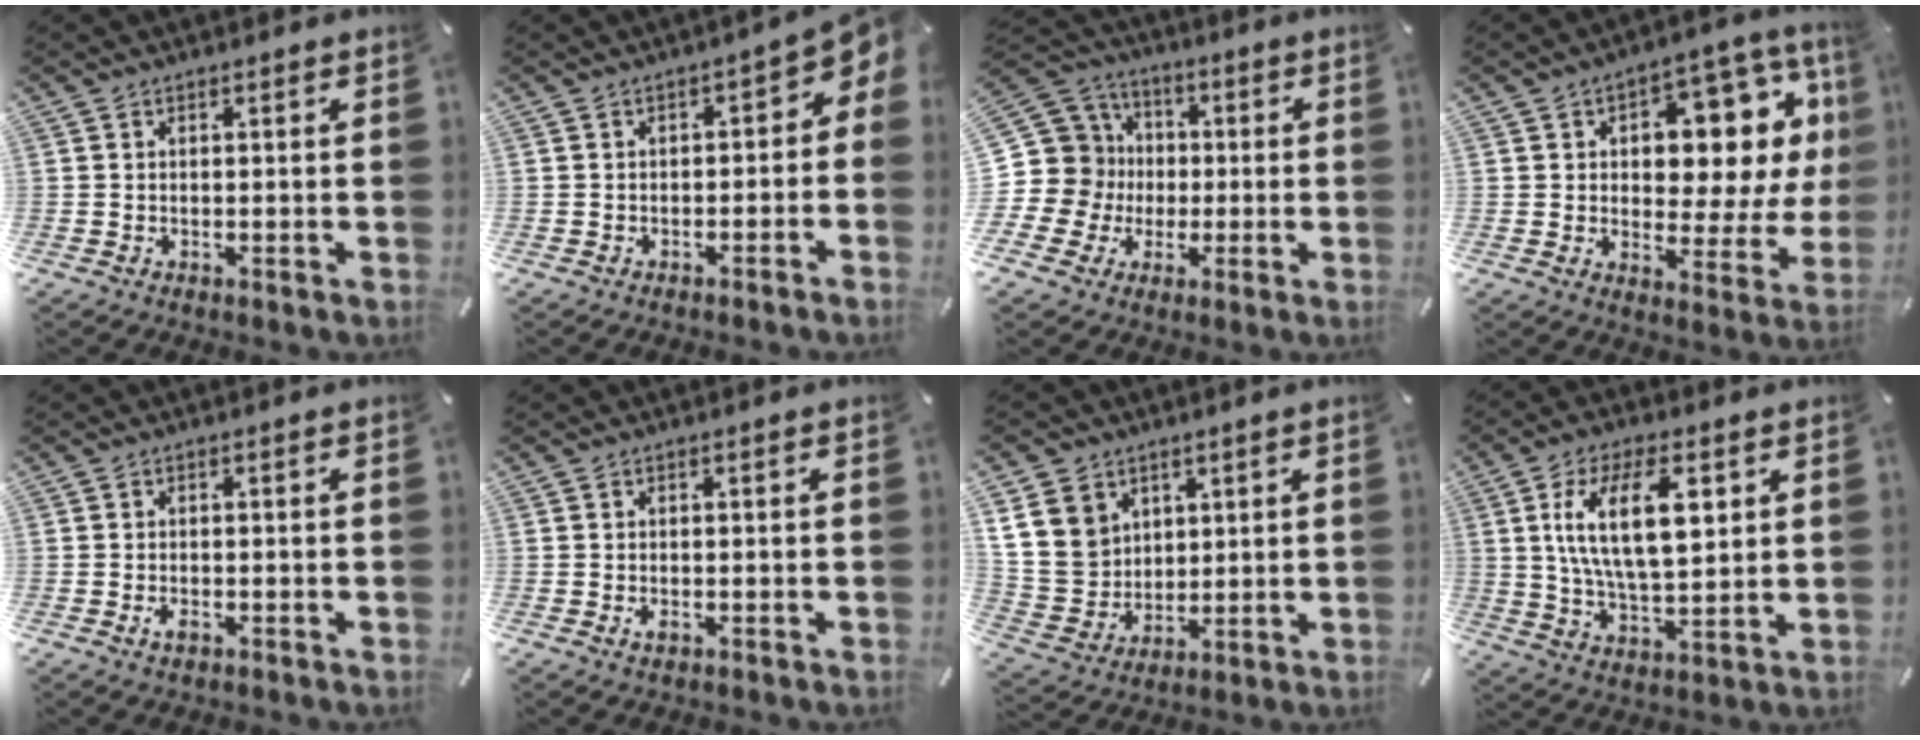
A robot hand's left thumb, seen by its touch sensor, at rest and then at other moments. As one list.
[{"total": 4.2, "force": [0.1, 2.7, 3.3], "torque": [-0.041, -0.010, -0.008]}, {"total": 15.4, "force": [-0.4, 14.7, 4.7], "torque": [-0.103, -0.002, 0.000]}, {"total": 13.5, "force": [4.3, 8.1, 10.0], "torque": [-0.114, -0.053, 0.065]}, {"total": 2.0, "force": [-0.9, 1.0, 1.5], "torque": [-0.034, 0.000, -0.017]}, {"total": 1.5, "force": [-0.5, 0.7, 1.2], "torque": [-0.027, -0.004, -0.011]}, {"total": 11.9, "force": [5.2, 10.2, 3.2], "torque": [-0.085, -0.021, 0.106]}, {"total": 15.8, "force": [5.3, 7.3, 13.0], "torque": [-0.250, -0.002, 0.083]}]